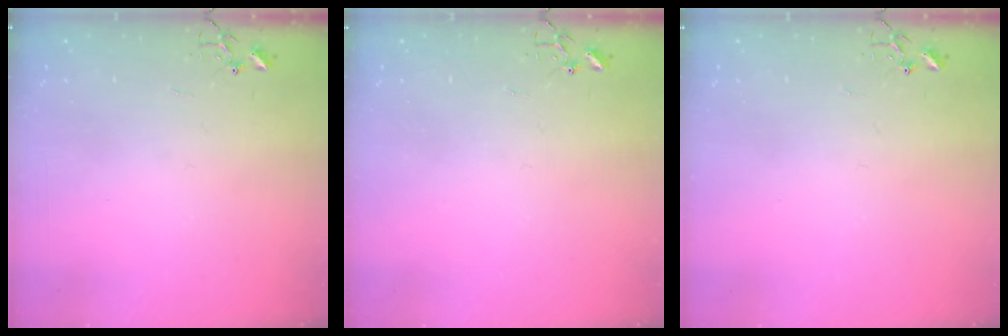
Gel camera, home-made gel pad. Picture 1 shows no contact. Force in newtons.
{"total": 0.0}
{"total": 0.0}